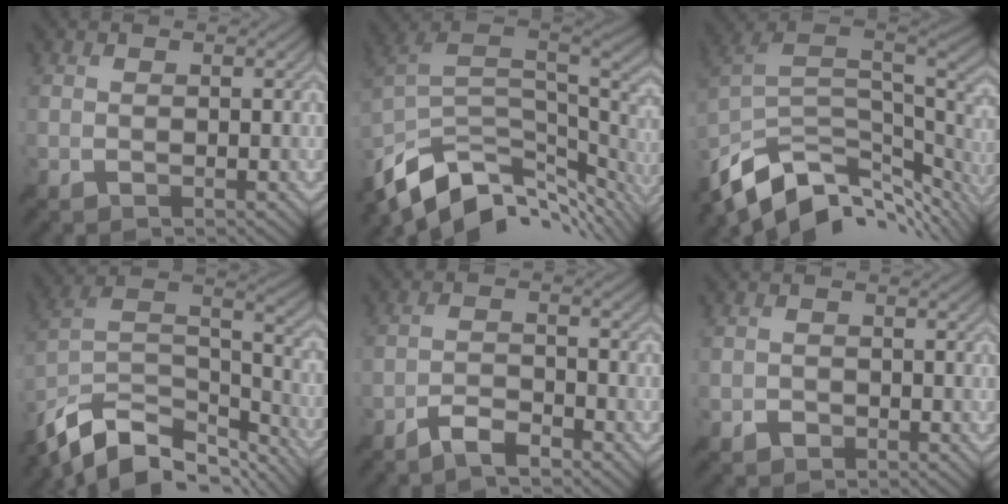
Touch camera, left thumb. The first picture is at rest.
{"total": 12.7, "force": [-6.8, 6.3, 8.7], "torque": [-0.209, -0.024, -0.107]}
{"total": 12.8, "force": [-6.9, 6.3, 8.7], "torque": [-0.210, -0.022, -0.111]}
{"total": 14.4, "force": [-10.0, 6.8, 7.9], "torque": [-0.203, -0.010, -0.172]}
{"total": 3.7, "force": [-3.0, 0.8, 1.9], "torque": [-0.041, 0.002, -0.065]}
{"total": 1.2, "force": [-0.8, 0.9, 0.2], "torque": [-0.002, 0.000, -0.016]}